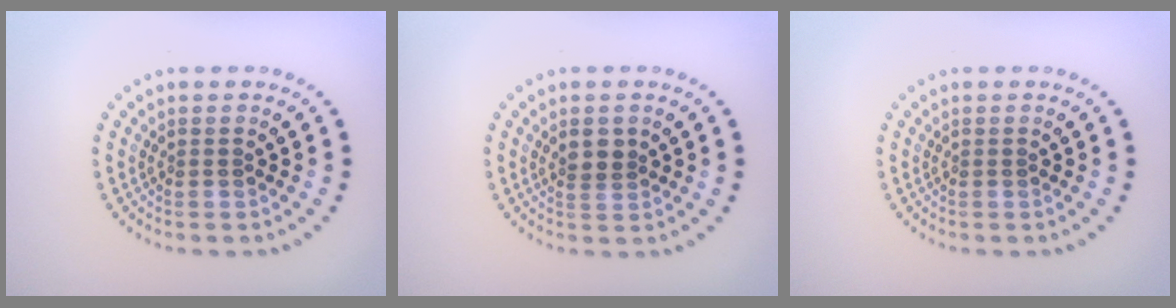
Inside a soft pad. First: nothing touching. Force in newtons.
{"total": 1.9, "press": 1.7, "slide": 0.9}
{"total": 0.0}